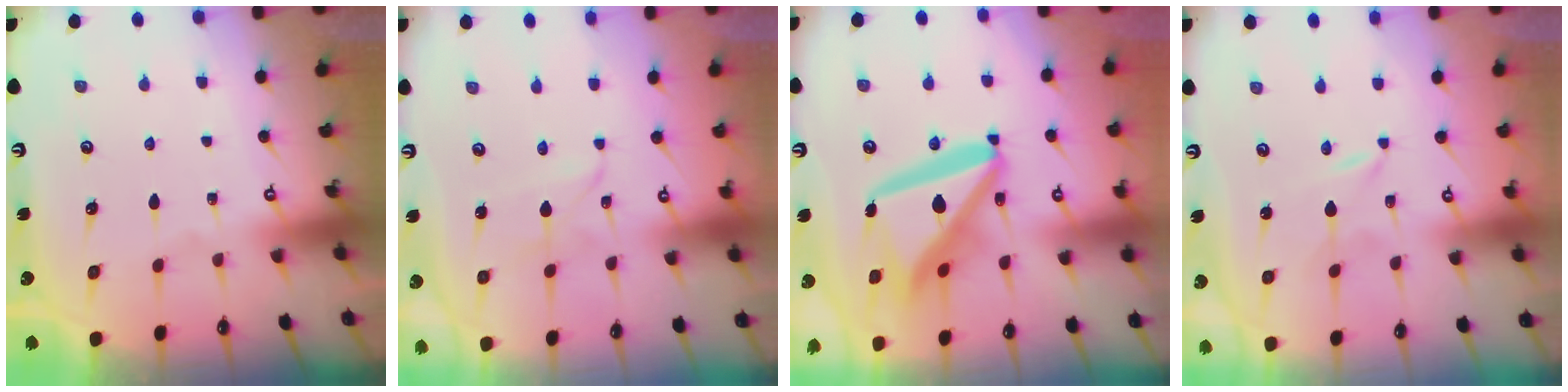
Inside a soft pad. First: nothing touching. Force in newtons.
{"total": 2.4, "press": 2.4, "slide": 0.3}
{"total": 18.0, "press": 17.9, "slide": 2.1}
{"total": 0.0}